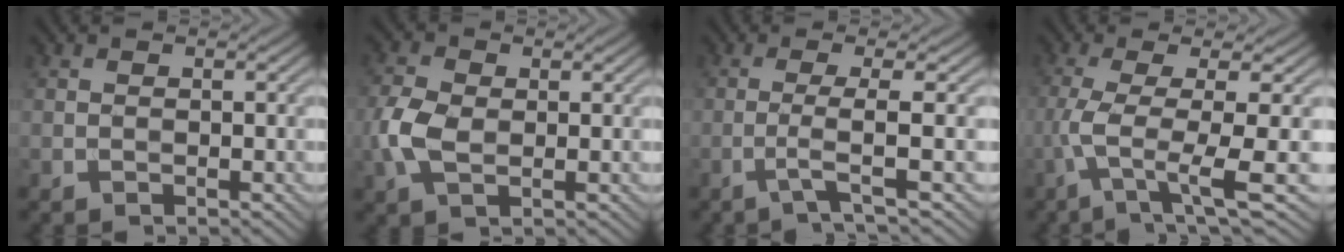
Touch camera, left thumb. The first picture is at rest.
{"total": 4.9, "force": [-0.3, 3.1, 3.8], "torque": [-0.105, -0.002, -0.010]}
{"total": 3.2, "force": [-0.7, 0.1, 3.1], "torque": [-0.054, 0.008, -0.032]}
{"total": 6.8, "force": [-1.0, 1.0, 6.6], "torque": [-0.128, 0.004, -0.028]}